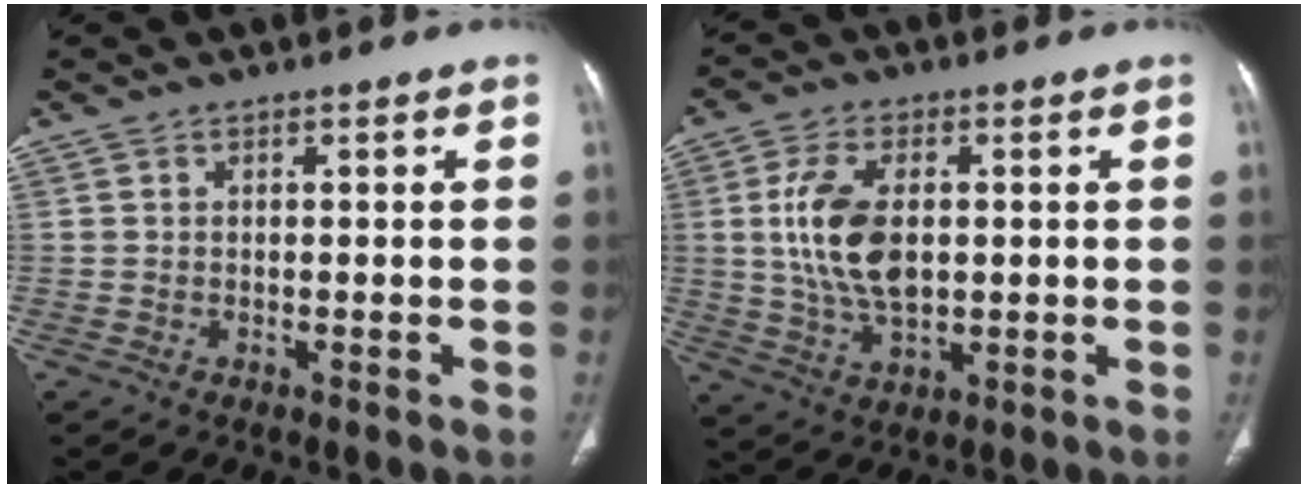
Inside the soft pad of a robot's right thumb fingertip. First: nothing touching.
{"total": 11.8, "force": [1.3, 6.6, 9.6], "torque": [-0.188, -0.004, 0.031]}